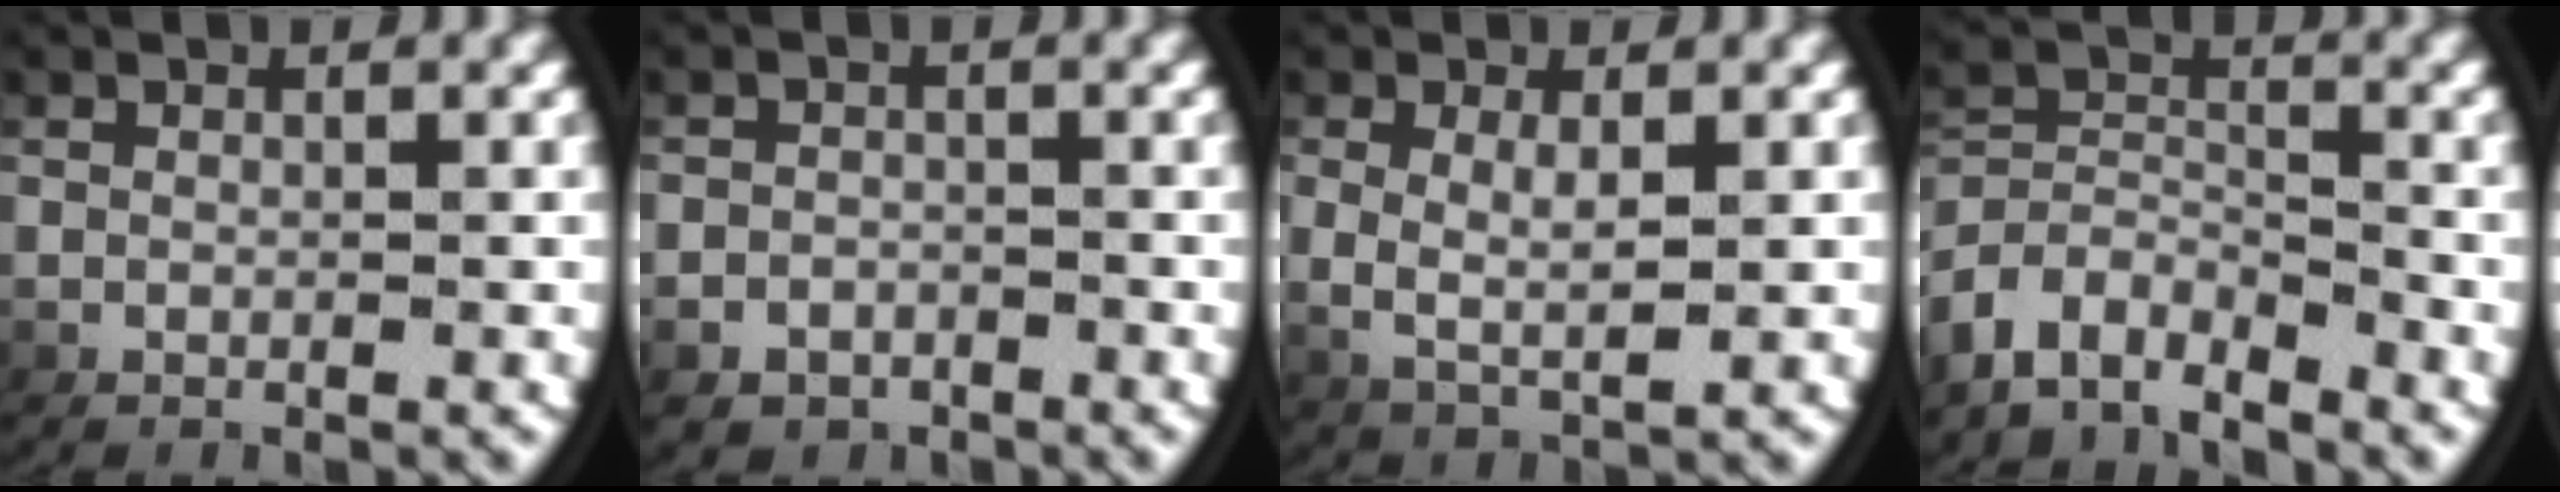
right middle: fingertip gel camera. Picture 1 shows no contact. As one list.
[{"total": 2.2, "force": [-1.7, 1.4, 0.0], "torque": [0.003, -0.008, -0.025]}, {"total": 3.6, "force": [0.5, 1.9, 3.1], "torque": [-0.071, -0.014, 0.023]}, {"total": 5.2, "force": [-3.3, 3.7, 1.6], "torque": [-0.064, -0.033, -0.053]}]